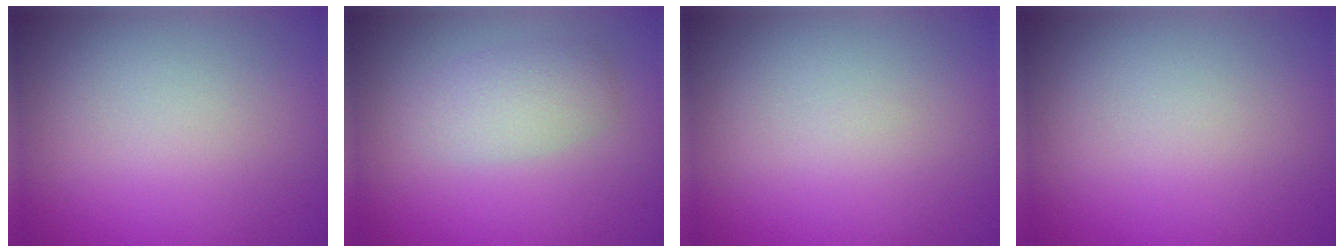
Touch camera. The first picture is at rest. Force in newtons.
{"total": 2.6, "press": 2.6, "slide": 0.3}
{"total": 0.0}
{"total": 0.0}